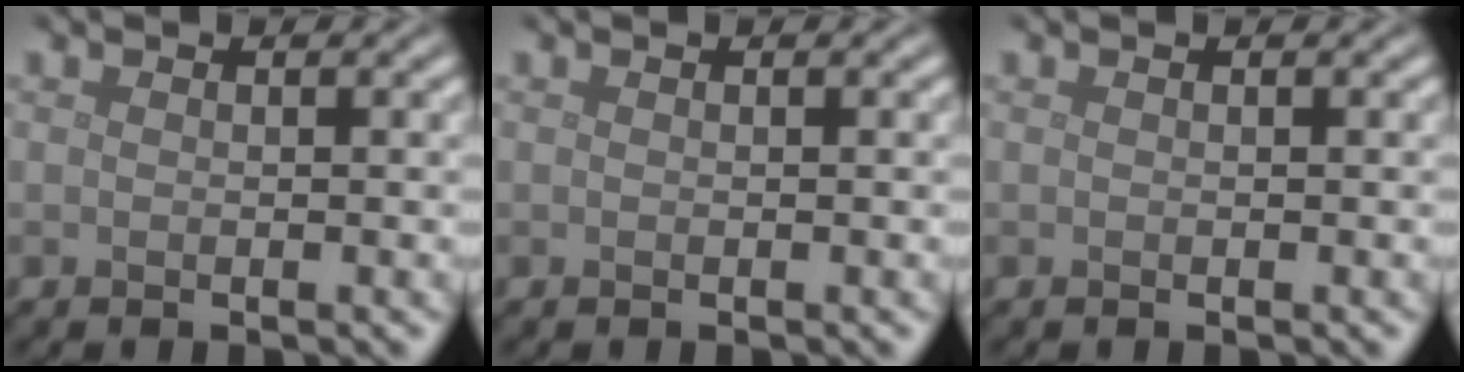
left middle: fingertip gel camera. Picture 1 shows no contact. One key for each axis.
{"total": 0.0}
{"total": 0.0}